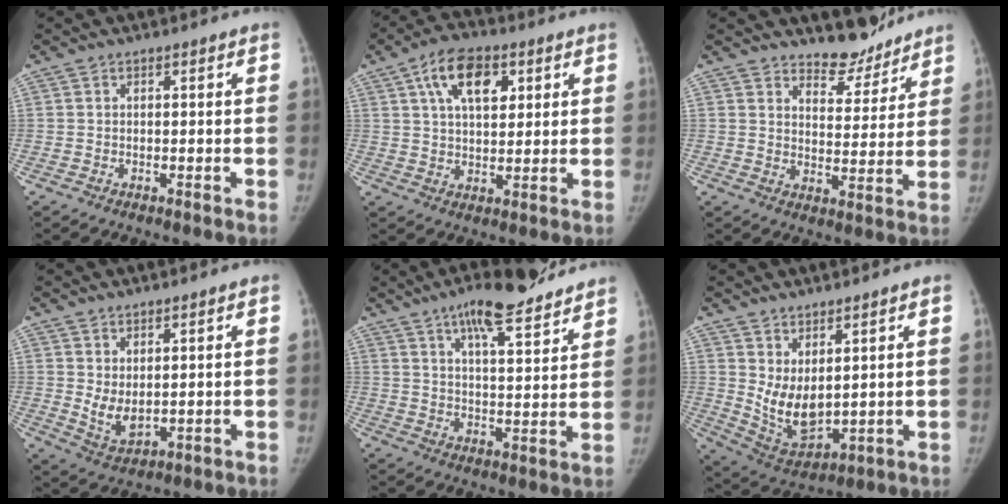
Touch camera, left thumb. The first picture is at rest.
{"total": 11.1, "force": [4.6, 6.1, 8.1], "torque": [-0.115, -0.007, 0.076]}
{"total": 7.9, "force": [7.2, 2.8, 1.2], "torque": [0.014, -0.063, 0.113]}
{"total": 5.2, "force": [1.7, 2.6, 4.2], "torque": [-0.069, -0.023, 0.043]}
{"total": 13.7, "force": [10.2, 3.4, 8.6], "torque": [-0.109, -0.049, 0.157]}
{"total": 9.3, "force": [3.2, 4.4, 7.5], "torque": [-0.124, -0.040, 0.078]}